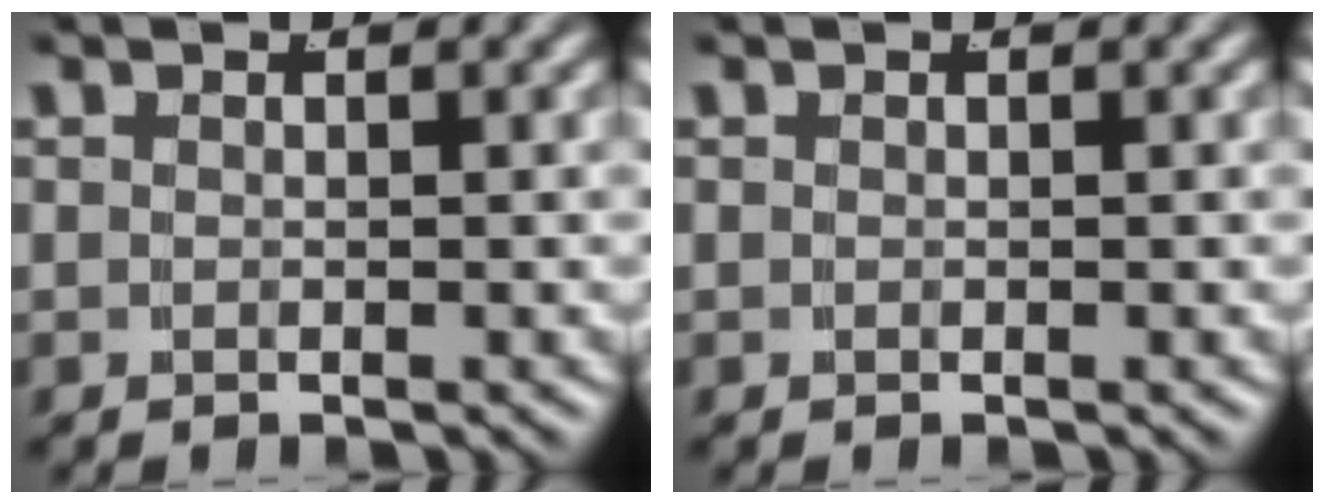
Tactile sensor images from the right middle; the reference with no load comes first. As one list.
[{"total": 0.0}]